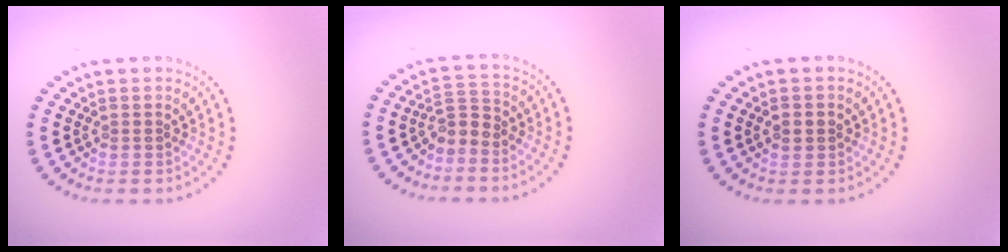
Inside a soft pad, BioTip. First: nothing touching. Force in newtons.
{"total": 1.9, "press": 1.4, "slide": 1.2}
{"total": 1.0, "press": 0.9, "slide": 0.2}